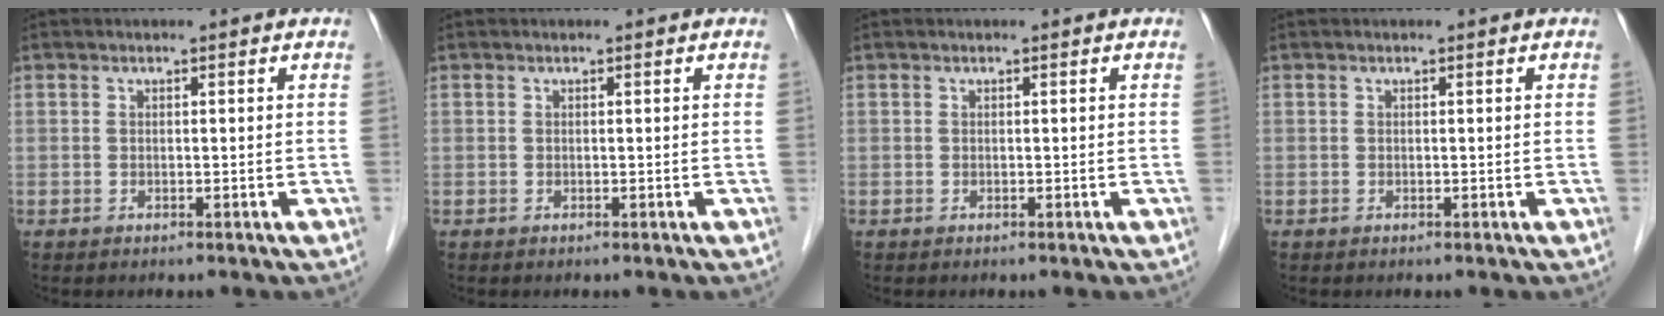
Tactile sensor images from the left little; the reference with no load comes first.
{"total": 0.0}
{"total": 0.0}
{"total": 0.0}